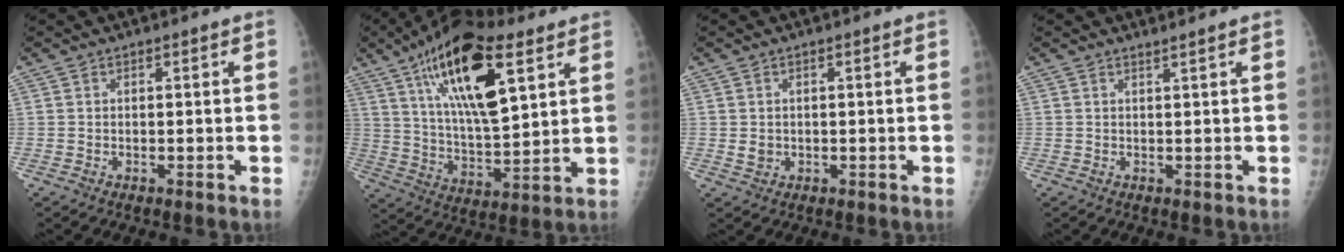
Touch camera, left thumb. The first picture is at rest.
{"total": 21.1, "force": [9.7, 8.0, 16.9], "torque": [-0.274, -0.030, 0.167]}
{"total": 2.2, "force": [0.0, 2.0, 1.0], "torque": [-0.006, 0.001, 0.004]}
{"total": 0.7, "force": [0.6, -0.2, 0.2], "torque": [-0.011, -0.009, 0.015]}